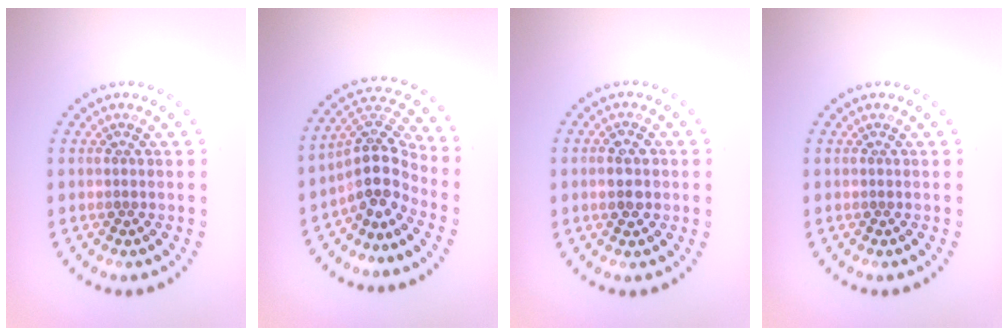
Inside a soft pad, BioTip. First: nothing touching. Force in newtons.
{"total": 4.3, "press": 3.3, "slide": 2.8}
{"total": 2.3, "press": 2.3, "slide": 0.3}
{"total": 0.0}